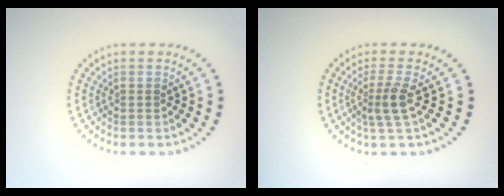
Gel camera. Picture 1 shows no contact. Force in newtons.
{"total": 2.3, "press": 1.7, "slide": 1.5}